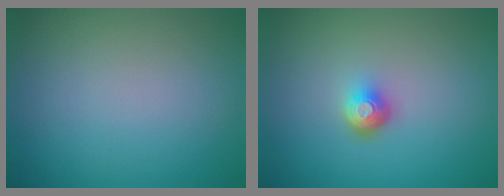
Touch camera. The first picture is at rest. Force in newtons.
{"total": 2.0, "press": 1.4, "slide": 1.4}